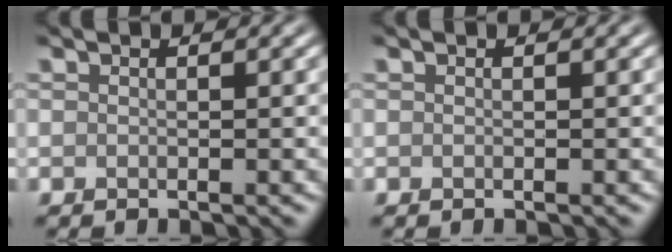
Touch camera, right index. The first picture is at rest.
{"total": 0.0}